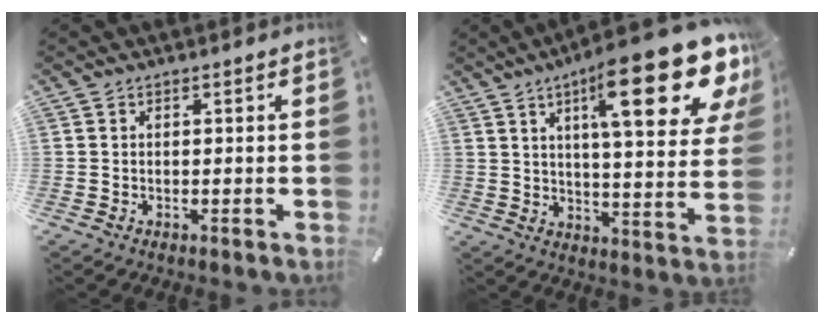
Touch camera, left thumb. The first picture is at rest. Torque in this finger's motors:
{"motor_torque": [2.50, 2.51, 1.70, -1.07, 0.22]}